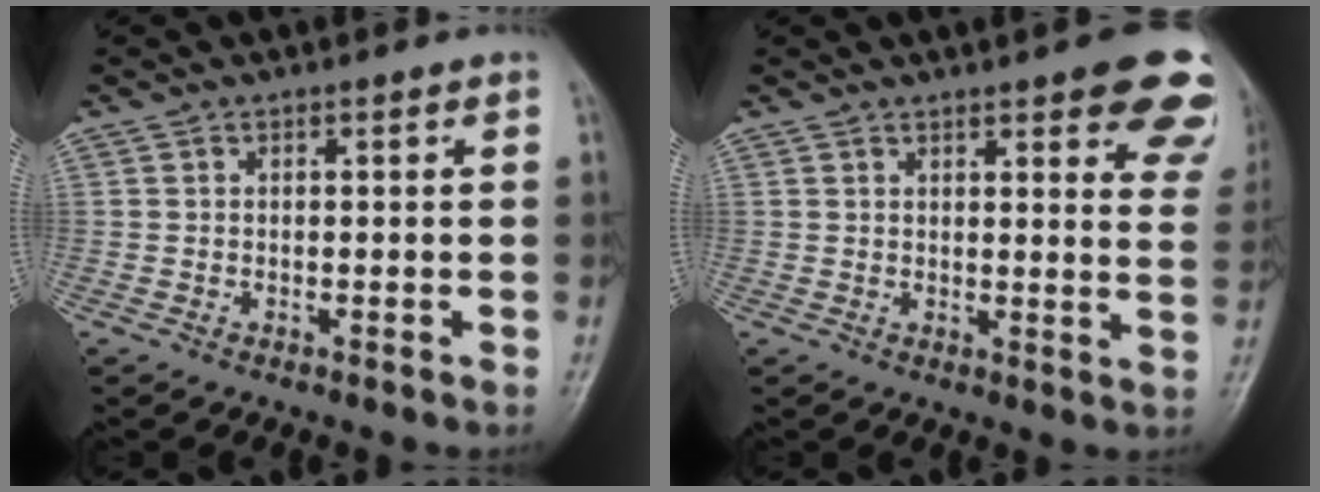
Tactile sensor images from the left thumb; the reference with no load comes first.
{"total": 14.7, "force": [9.3, 4.3, 10.6], "torque": [-0.094, -0.036, 0.094]}